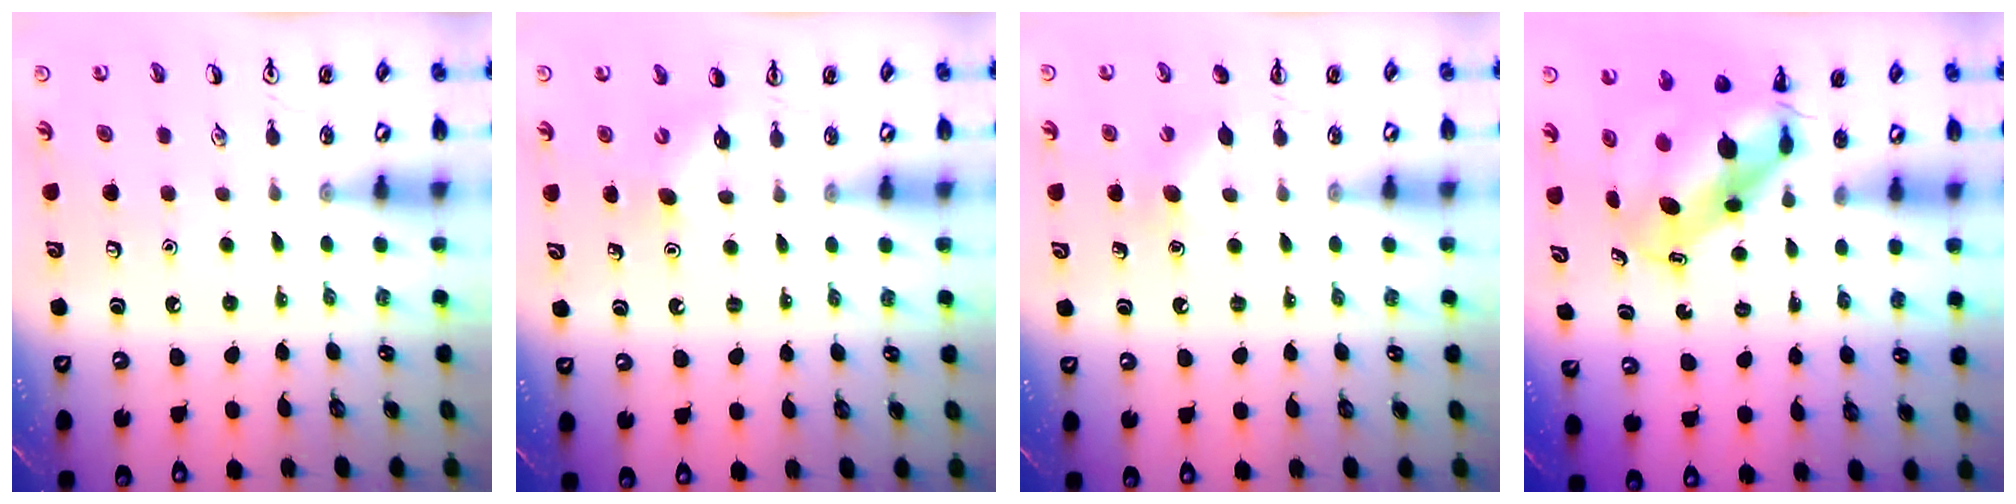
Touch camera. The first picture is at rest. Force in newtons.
{"total": 4.0, "press": 3.9, "slide": 0.9}
{"total": 3.9, "press": 3.8, "slide": 1.1}
{"total": 7.3, "press": 7.0, "slide": 2.1}